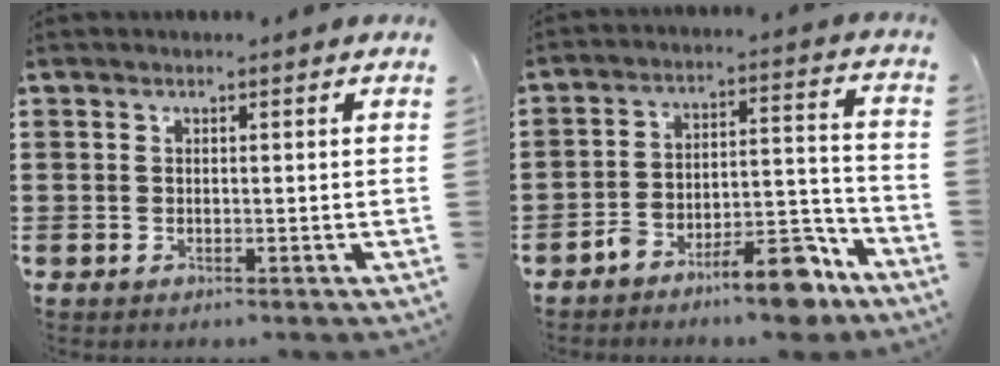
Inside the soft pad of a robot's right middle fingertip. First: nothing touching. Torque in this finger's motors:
{"motor_torque": [1.09, -1.05, 0.20, 0.09]}